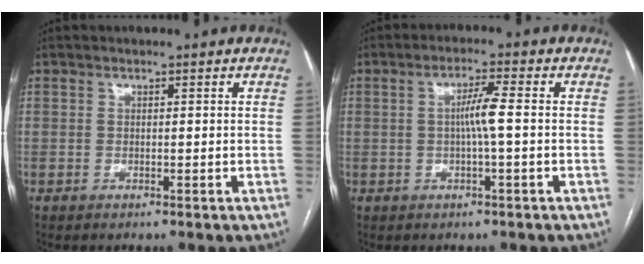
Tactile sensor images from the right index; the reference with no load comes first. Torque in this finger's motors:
{"motor_torque": [0.57, -0.13, 0.21, 0.09]}